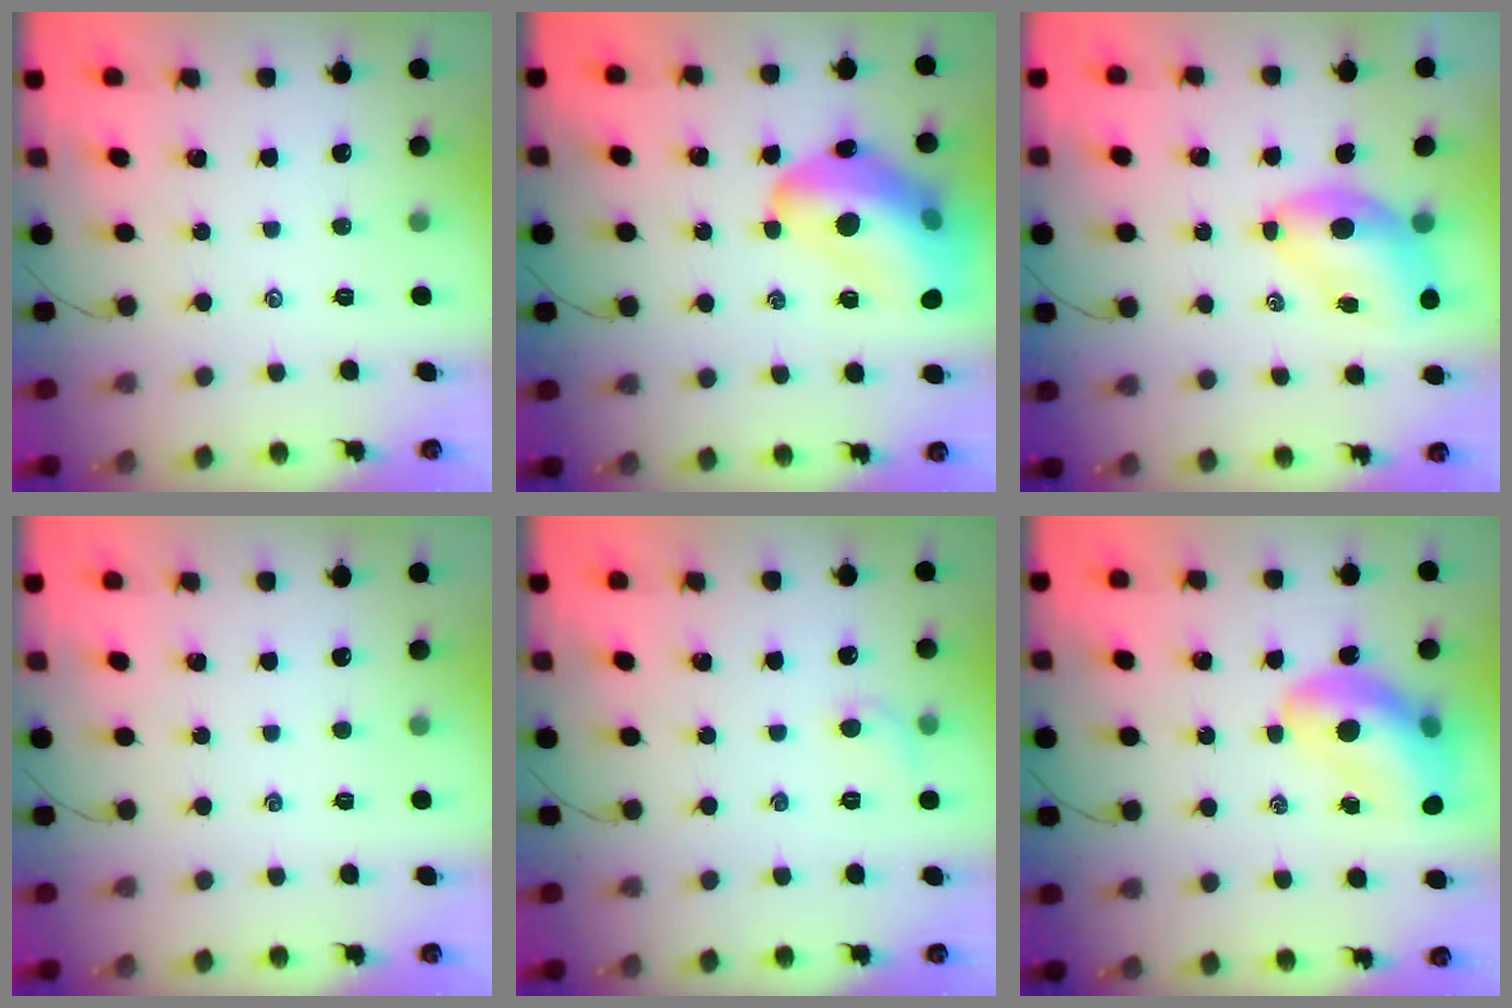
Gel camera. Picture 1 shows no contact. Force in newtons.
{"total": 21.2, "press": 21.0, "slide": 3.3}
{"total": 8.3, "press": 8.0, "slide": 2.2}
{"total": 0.0}
{"total": 5.3, "press": 5.1, "slide": 1.5}
{"total": 14.6, "press": 14.0, "slide": 3.9}